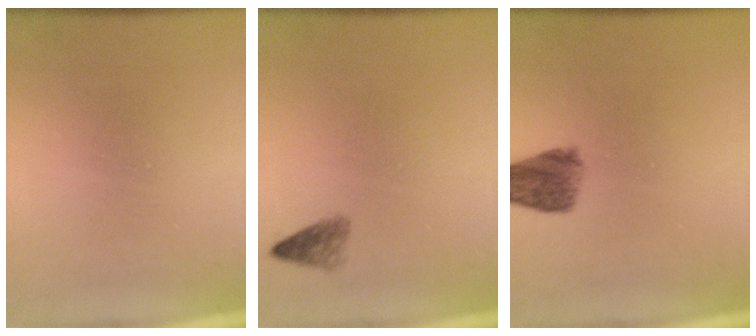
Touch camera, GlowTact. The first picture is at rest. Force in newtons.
{"total": 1.7}
{"total": 5.6}